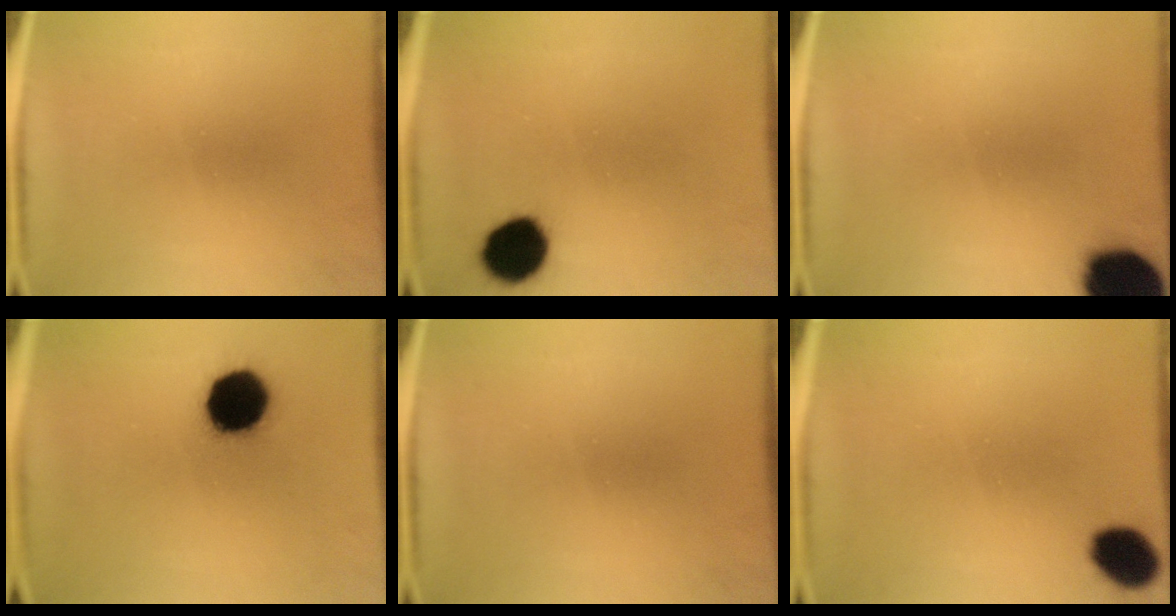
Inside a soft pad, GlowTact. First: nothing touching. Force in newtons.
{"total": 9.3}
{"total": 17.5}
{"total": 14.6}
{"total": 0.0}
{"total": 7.7}